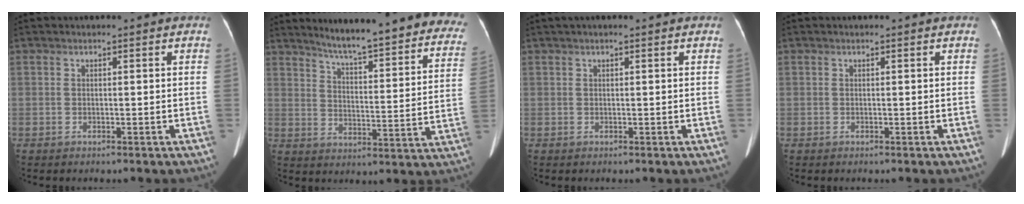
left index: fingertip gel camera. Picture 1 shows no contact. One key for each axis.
{"total": 27.4, "fx": 24.3, "fy": 3.1, "fz": 12.3, "tx": -0.160, "ty": -0.079, "tz": 0.287}
{"total": 1.7, "fx": 1.3, "fy": 0.0, "fz": 1.2, "tx": -0.015, "ty": 0.026, "tz": 0.020}
{"total": 0.0}